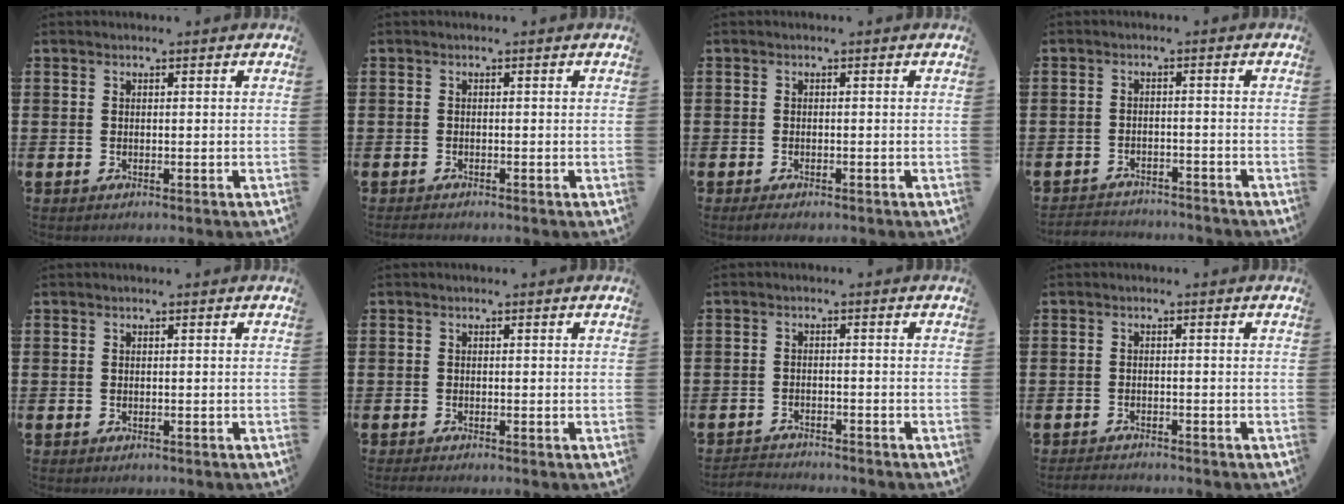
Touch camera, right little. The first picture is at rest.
{"total": 0.6, "force": [-0.6, 0.1, 0.1], "torque": [-0.003, -0.002, -0.012]}
{"total": 0.8, "force": [-0.6, 0.3, 0.6], "torque": [-0.012, -0.001, -0.011]}
{"total": 2.5, "force": [-2.4, 0.1, -0.3], "torque": [-0.002, 0.003, -0.055]}
{"total": 0.0}
{"total": 0.6, "force": [-0.4, 0.0, 0.4], "torque": [-0.006, -0.001, -0.008]}
{"total": 2.0, "force": [-2.0, 0.0, -0.2], "torque": [-0.003, 0.003, -0.043]}
{"total": 1.3, "force": [-1.3, 0.1, 0.0], "torque": [-0.004, 0.002, -0.026]}